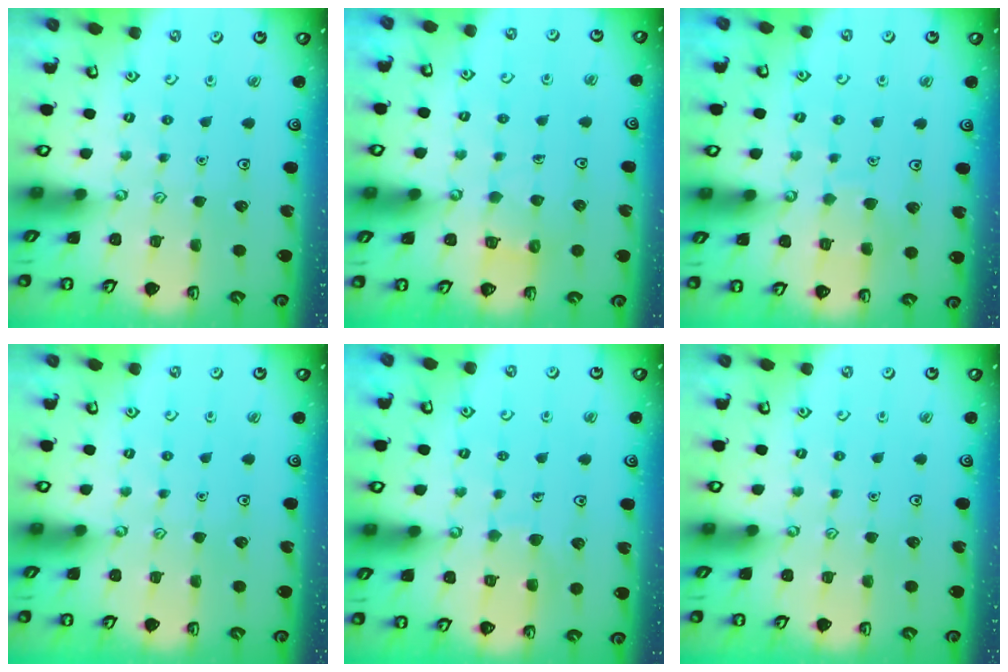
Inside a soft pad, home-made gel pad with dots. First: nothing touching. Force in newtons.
{"total": 5.8, "press": 5.7, "slide": 0.5}
{"total": 6.0, "press": 6.0, "slide": 0.6}
{"total": 0.0}
{"total": 7.3, "press": 7.3, "slide": 0.7}
{"total": 0.0}